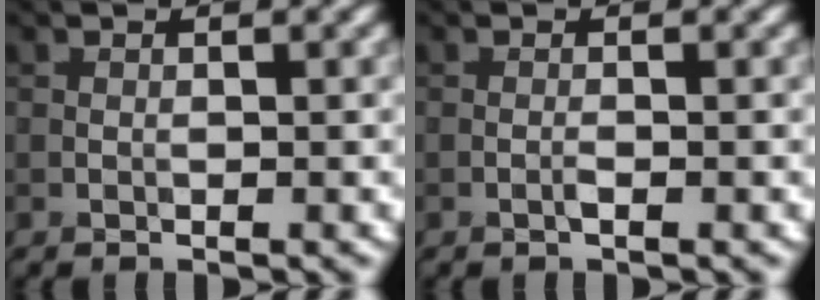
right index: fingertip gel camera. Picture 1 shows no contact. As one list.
[{"total": 0.5, "force": [-0.3, 0.0, 0.4], "torque": [-0.010, 0.000, -0.007]}]